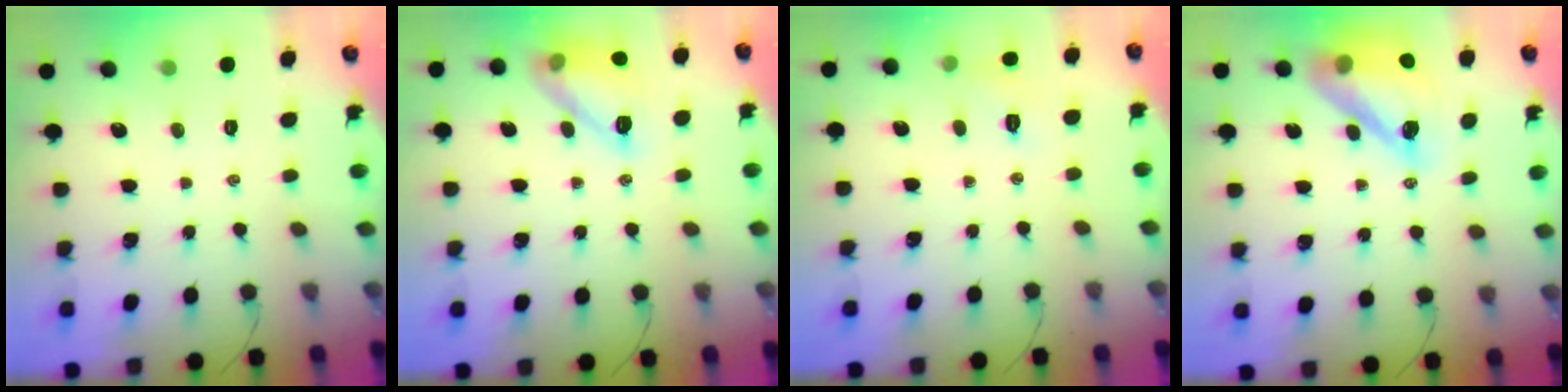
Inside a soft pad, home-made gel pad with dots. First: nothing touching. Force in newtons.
{"total": 13.0, "press": 13.0, "slide": 0.4}
{"total": 5.7, "press": 5.4, "slide": 1.7}
{"total": 17.3, "press": 16.6, "slide": 4.9}